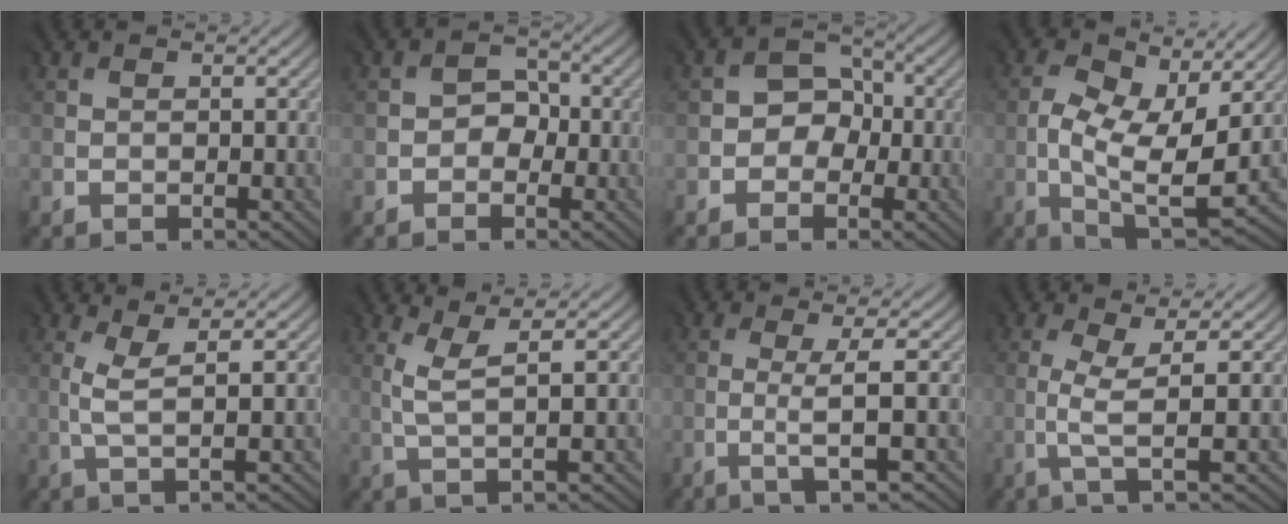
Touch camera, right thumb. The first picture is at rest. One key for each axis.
{"total": 2.7, "fx": -1.2, "fy": 2.1, "fz": 1.1, "tx": -0.004, "ty": 0.003, "tz": -0.024}
{"total": 4.1, "fx": -1.5, "fy": 3.4, "fz": 1.9, "tx": -0.014, "ty": 0.008, "tz": -0.037}
{"total": 9.4, "fx": -0.1, "fy": 4.2, "fz": 8.4, "tx": -0.169, "ty": -0.003, "tz": 0.003}
{"total": 2.4, "fx": 0.3, "fy": -0.2, "fz": 2.4, "tx": -0.052, "ty": 0.003, "tz": 0.009}
{"total": 2.6, "fx": 0.8, "fy": -0.2, "fz": 2.4, "tx": -0.053, "ty": 0.003, "tz": 0.021}
{"total": 3.3, "fx": -1.3, "fy": -0.2, "fz": 3.0, "tx": -0.047, "ty": 0.008, "tz": -0.037}
{"total": 3.2, "fx": -0.6, "fy": -0.1, "fz": 3.2, "tx": -0.067, "ty": 0.005, "tz": -0.015}